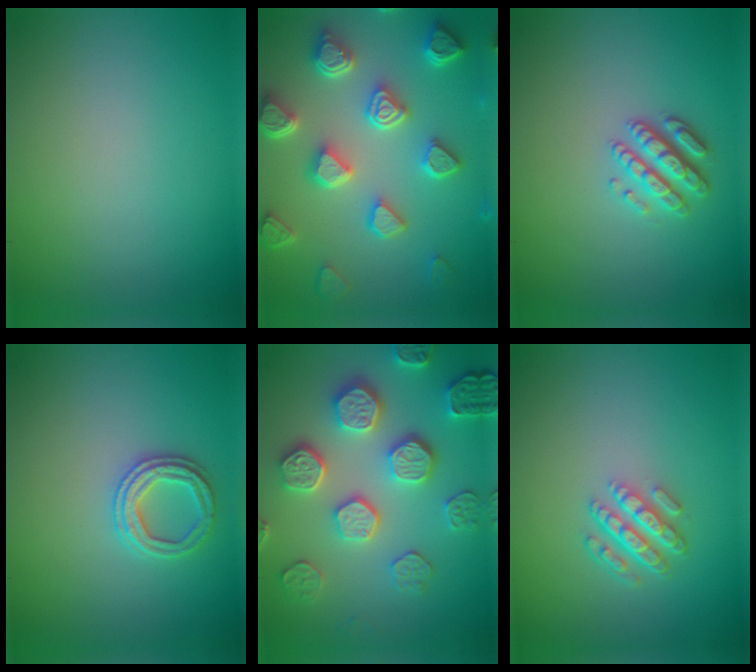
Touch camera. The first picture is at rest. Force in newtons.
{"total": 7.4, "press": 5.9, "slide": 4.5}
{"total": 2.8, "press": 2.7, "slide": 0.8}
{"total": 2.4, "press": 2.4, "slide": 0.2}
{"total": 5.7, "press": 5.3, "slide": 1.9}
{"total": 4.0, "press": 2.8, "slide": 2.8}